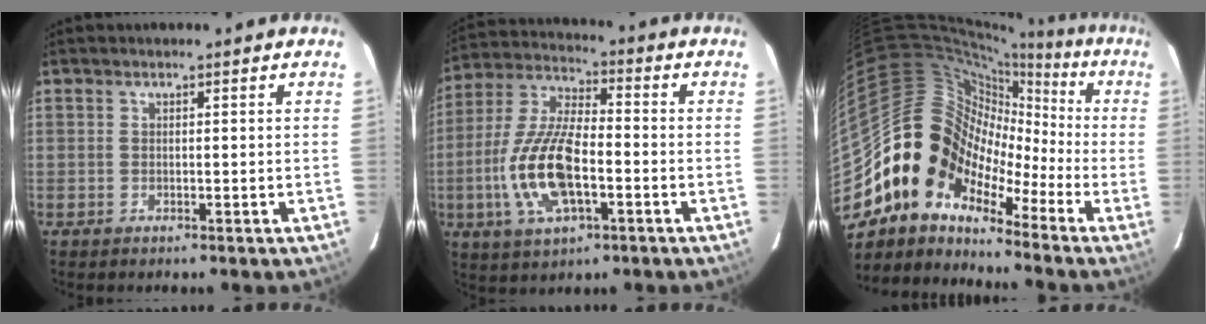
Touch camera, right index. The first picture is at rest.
{"total": 15.7, "force": [-4.1, 6.3, 13.8], "torque": [-0.295, -0.003, -0.077]}
{"total": 12.7, "force": [-5.1, 10.5, 5.0], "torque": [-0.074, 0.017, -0.127]}